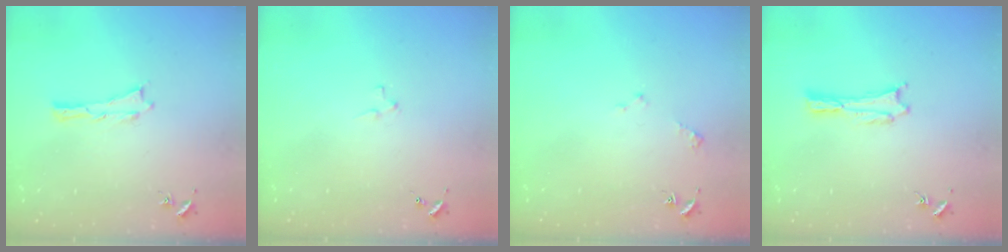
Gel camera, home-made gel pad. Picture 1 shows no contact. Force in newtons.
{"total": 2.0, "press": 2.0, "slide": 0.2}
{"total": 1.6, "press": 1.6, "slide": 0.2}
{"total": 0.7, "press": 0.7, "slide": 0.1}